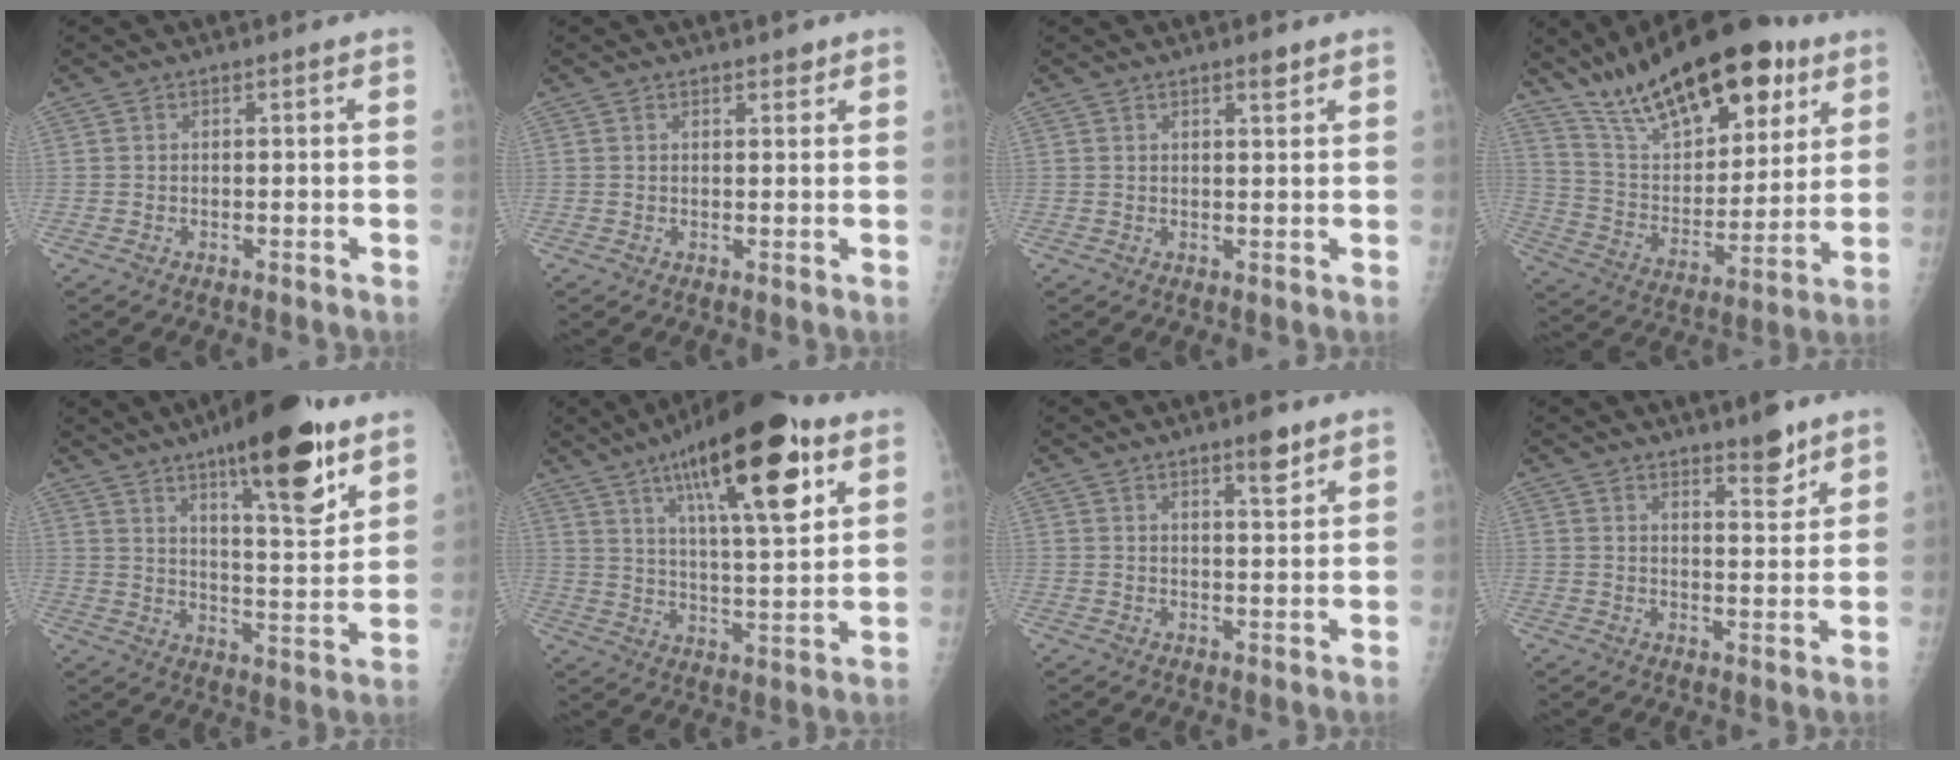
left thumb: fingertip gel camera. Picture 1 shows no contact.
{"total": 1.5, "force": [1.1, 0.6, 0.6], "torque": [-0.001, -0.007, 0.014]}
{"total": 2.2, "force": [1.5, 0.5, 1.5], "torque": [-0.018, -0.009, 0.023]}
{"total": 25.4, "force": [16.2, 10.6, 16.5], "torque": [-0.229, -0.047, 0.274]}
{"total": 19.2, "force": [11.6, 5.0, 14.4], "torque": [-0.181, -0.068, 0.177]}
{"total": 21.4, "force": [10.7, 6.1, 17.5], "torque": [-0.248, -0.035, 0.167]}
{"total": 4.6, "force": [3.1, 1.1, 3.2], "torque": [-0.040, -0.020, 0.045]}
{"total": 5.4, "force": [4.1, 1.5, 3.3], "torque": [-0.032, -0.032, 0.059]}